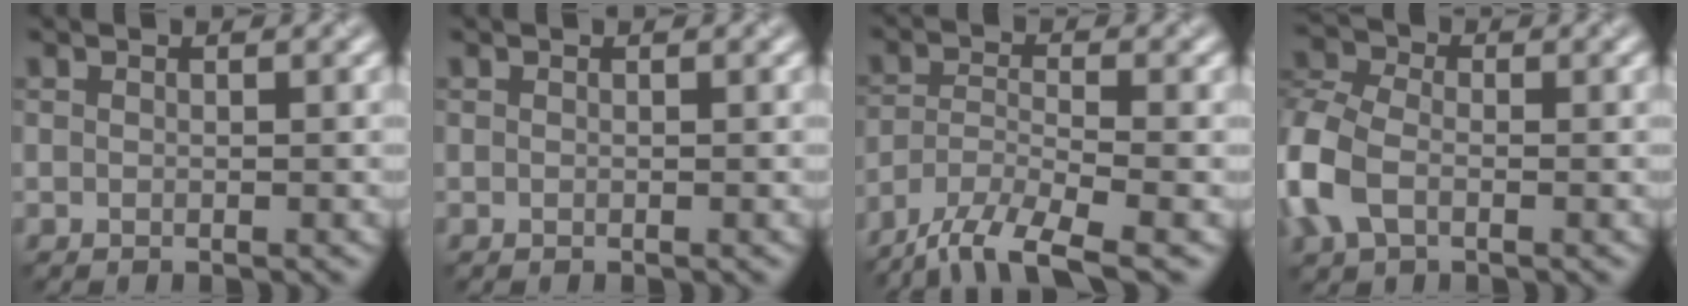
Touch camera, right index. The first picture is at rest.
{"total": 0.0}
{"total": 8.4, "force": [-6.6, 2.2, 4.7], "torque": [-0.092, -0.012, -0.126]}
{"total": 6.1, "force": [-1.6, 4.1, 4.2], "torque": [-0.115, 0.006, -0.049]}